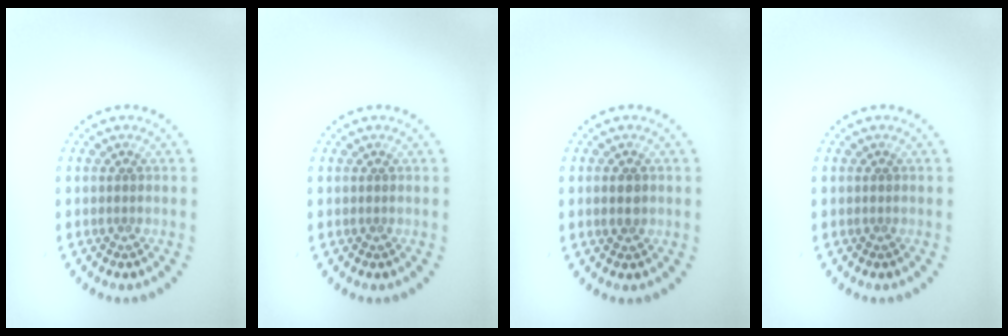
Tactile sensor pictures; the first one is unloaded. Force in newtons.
{"total": 0.0}
{"total": 1.3, "press": 1.3, "slide": 0.1}
{"total": 0.0}